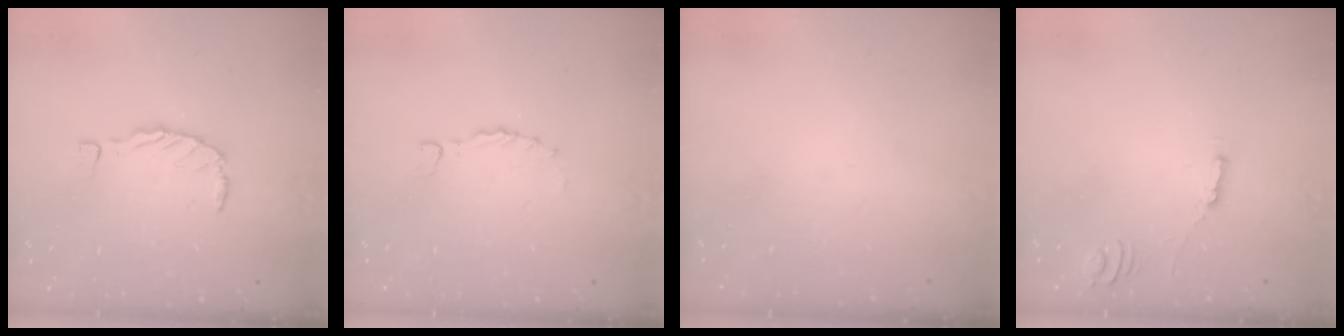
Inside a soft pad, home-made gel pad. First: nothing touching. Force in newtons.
{"total": 0.0}
{"total": 0.0}
{"total": 0.9, "press": 0.9, "slide": 0.3}